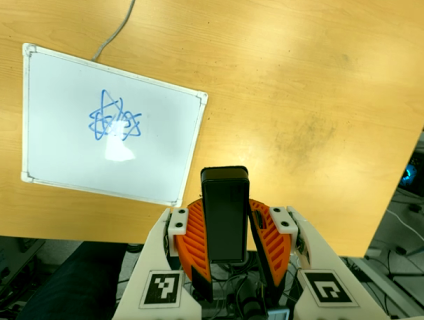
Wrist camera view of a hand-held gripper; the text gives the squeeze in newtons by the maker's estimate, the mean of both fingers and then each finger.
{"total": 5.7, "left": 5.5, "right": 5.9}